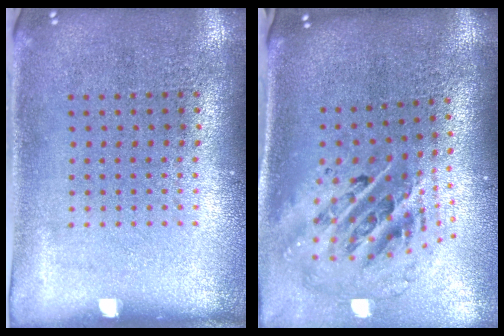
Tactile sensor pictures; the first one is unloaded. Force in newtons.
{"total": 2.6, "press": 1.8, "slide": 2.0}